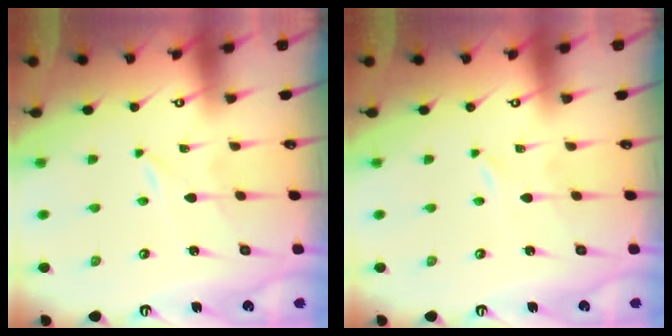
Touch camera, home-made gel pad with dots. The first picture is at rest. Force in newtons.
{"total": 0.0}